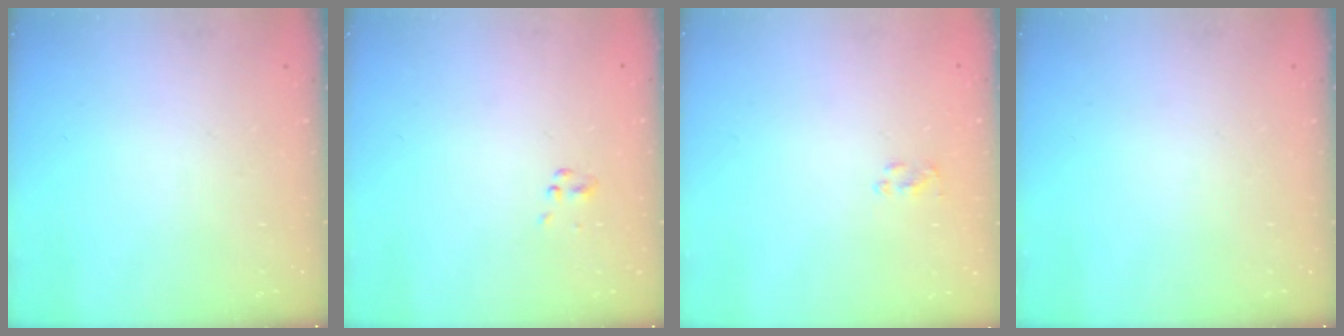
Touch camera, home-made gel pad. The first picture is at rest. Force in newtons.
{"total": 0.5, "press": 0.5, "slide": 0.1}
{"total": 1.3, "press": 1.2, "slide": 0.5}
{"total": 0.0}